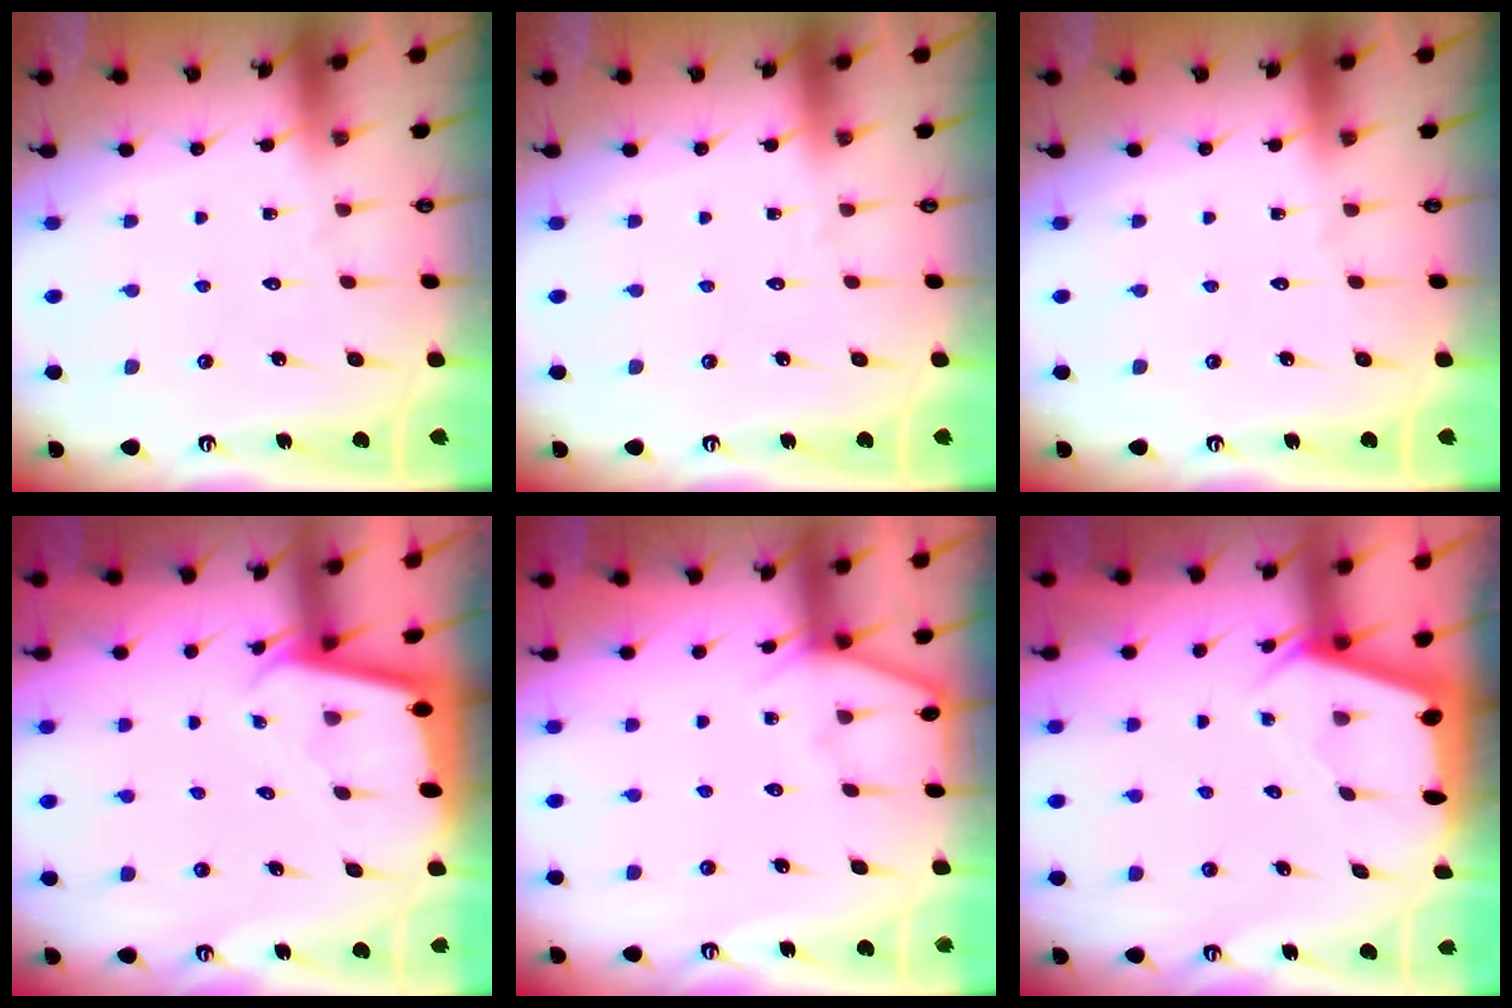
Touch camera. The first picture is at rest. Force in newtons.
{"total": 0.0}
{"total": 0.0}
{"total": 1.9, "press": 1.9, "slide": 0.1}
{"total": 5.7, "press": 5.7, "slide": 0.5}
{"total": 2.4, "press": 2.4, "slide": 0.2}